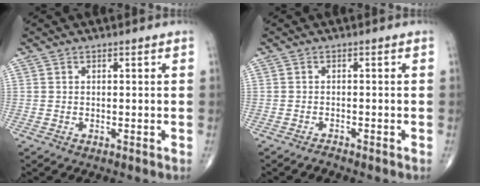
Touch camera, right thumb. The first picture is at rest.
{"total": 0.9, "force": [-0.9, 0.1, 0.1], "torque": [-0.006, 0.004, -0.017]}